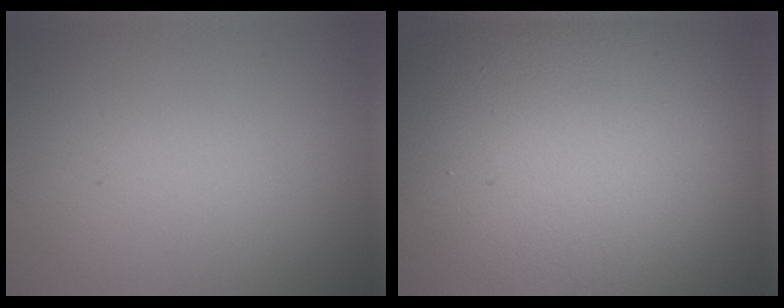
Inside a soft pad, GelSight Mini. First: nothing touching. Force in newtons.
{"total": 19.7, "press": 19.7, "slide": 1.2}